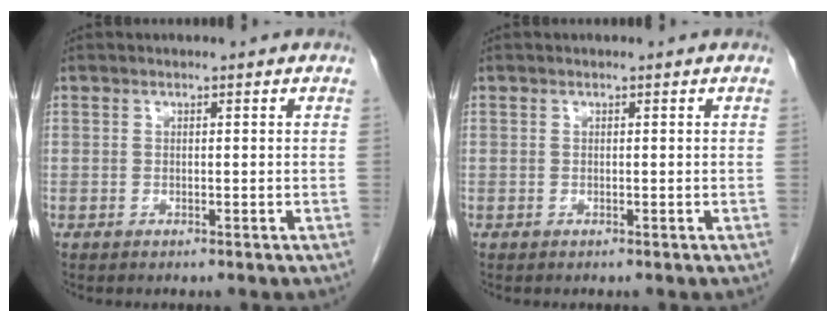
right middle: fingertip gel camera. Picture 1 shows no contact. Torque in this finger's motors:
{"motor_torque": [0.00, 0.01, 0.00, -0.01]}